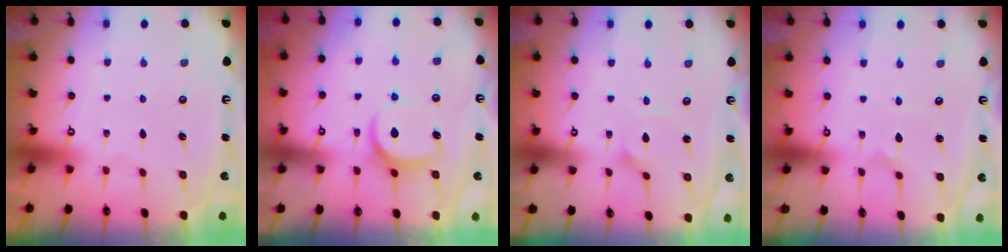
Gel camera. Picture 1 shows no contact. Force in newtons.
{"total": 8.2, "press": 8.1, "slide": 1.1}
{"total": 1.7, "press": 1.7, "slide": 0.2}
{"total": 1.3, "press": 1.3, "slide": 0.3}